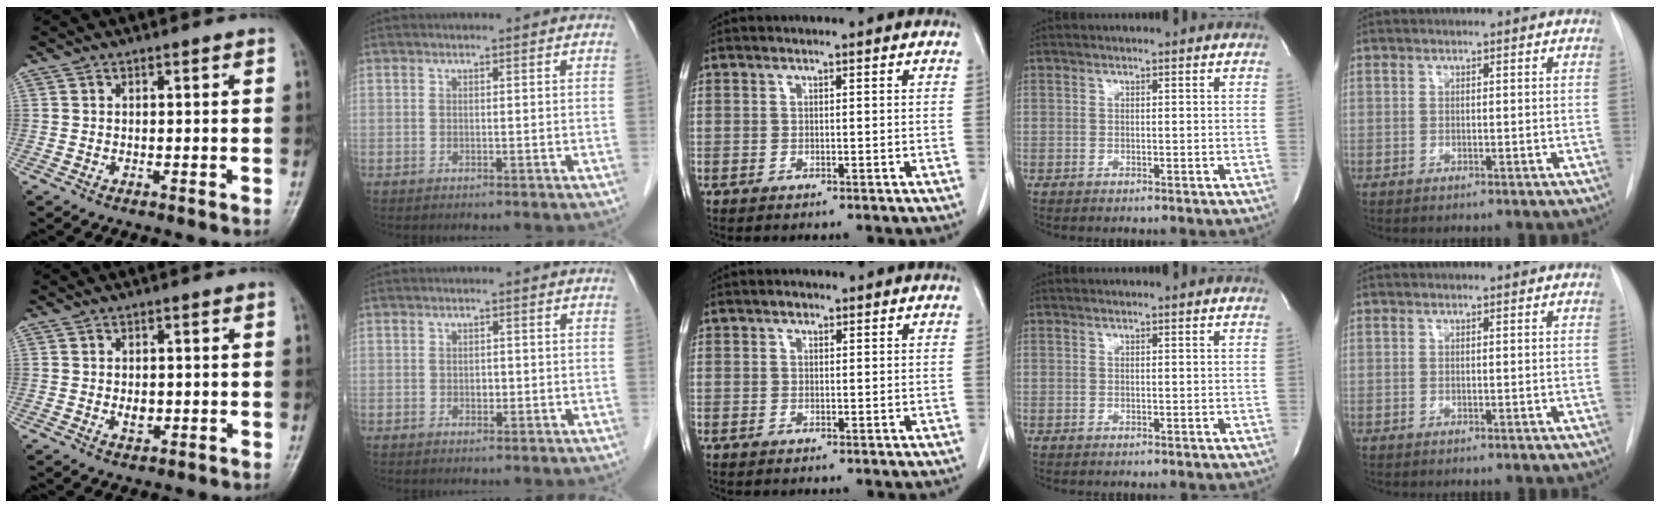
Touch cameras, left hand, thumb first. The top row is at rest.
{"thumb": {"total": 2.7, "force": [-0.2, 1.8, 2.0], "torque": [-0.023, -0.002, -0.001]}, "index": {"total": 1.0, "force": [-0.3, 0.7, 0.6], "torque": [-0.011, -0.002, -0.005]}, "middle": {"total": 0.8, "force": [0.5, 0.5, 0.3], "torque": [-0.005, 0.001, 0.006]}}